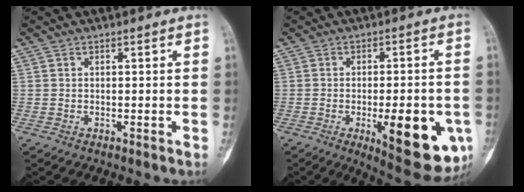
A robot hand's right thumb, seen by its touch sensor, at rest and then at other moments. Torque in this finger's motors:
{"motor_torque": [1.97, 1.68, 1.24, -0.56, 0.38]}